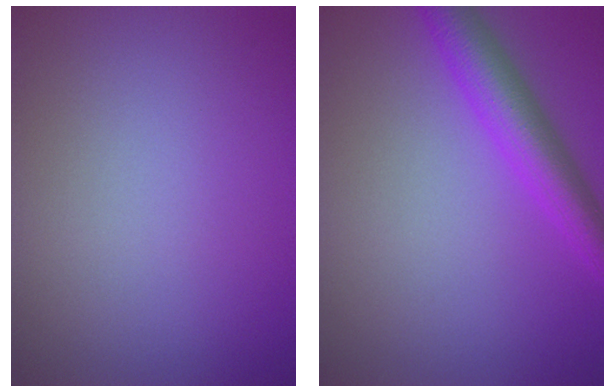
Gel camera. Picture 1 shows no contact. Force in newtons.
{"total": 4.6, "press": 4.6, "slide": 0.1}